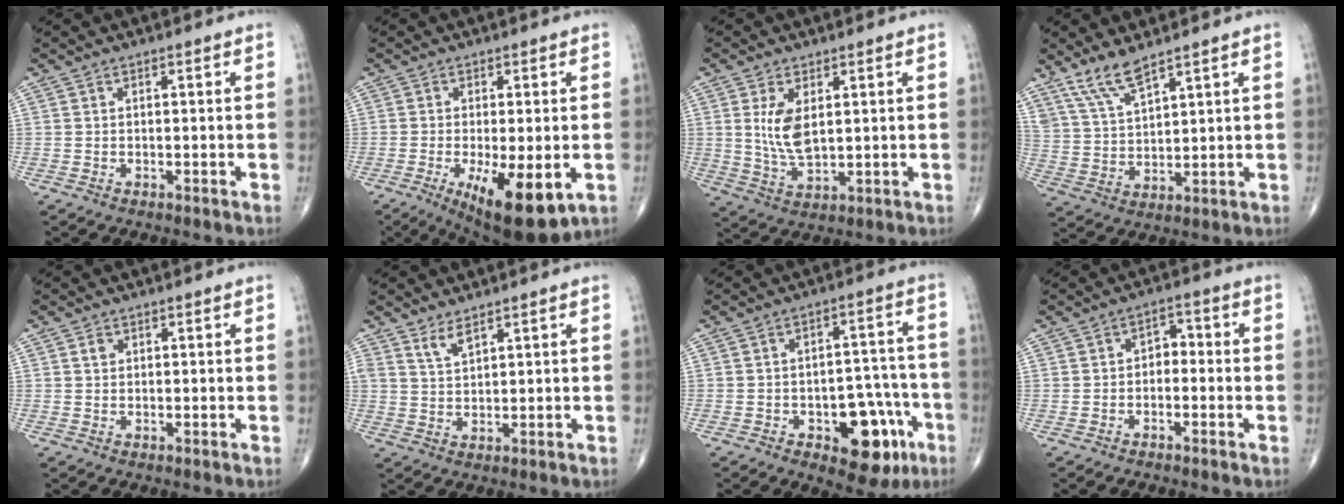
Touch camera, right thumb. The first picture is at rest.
{"total": 12.7, "force": [-4.2, 4.1, 11.2], "torque": [-0.171, -0.021, -0.054]}
{"total": 7.3, "force": [1.8, 3.6, 6.1], "torque": [-0.114, -0.016, 0.045]}
{"total": 7.5, "force": [5.9, 1.7, 4.2], "torque": [-0.086, -0.029, 0.130]}
{"total": 1.2, "force": [0.4, 1.0, 0.6], "torque": [-0.005, 0.001, 0.006]}
{"total": 3.2, "force": [2.4, 1.0, 1.8], "torque": [-0.031, -0.018, 0.052]}
{"total": 13.7, "force": [-5.9, 7.3, 9.9], "torque": [-0.080, 0.046, -0.071]}
{"total": 3.3, "force": [-0.7, 2.3, 2.3], "torque": [-0.019, 0.023, -0.022]}